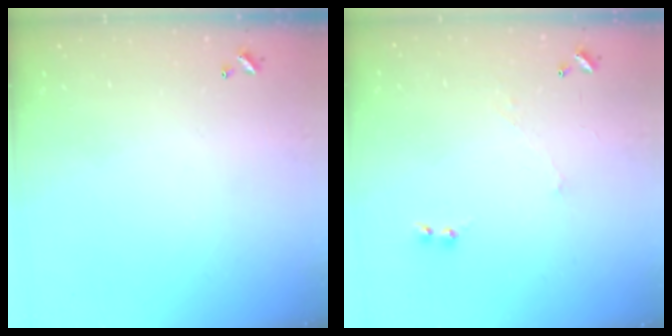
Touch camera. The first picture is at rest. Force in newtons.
{"total": 0.9, "press": 0.3, "slide": 0.8}